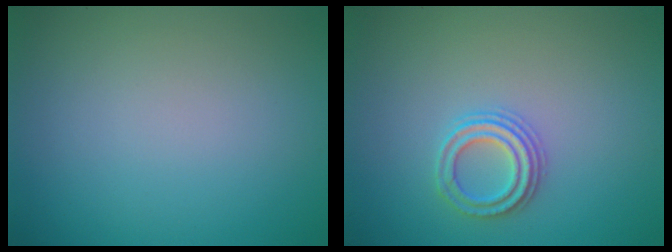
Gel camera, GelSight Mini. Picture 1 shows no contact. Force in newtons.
{"total": 2.3, "press": 2.2, "slide": 0.6}